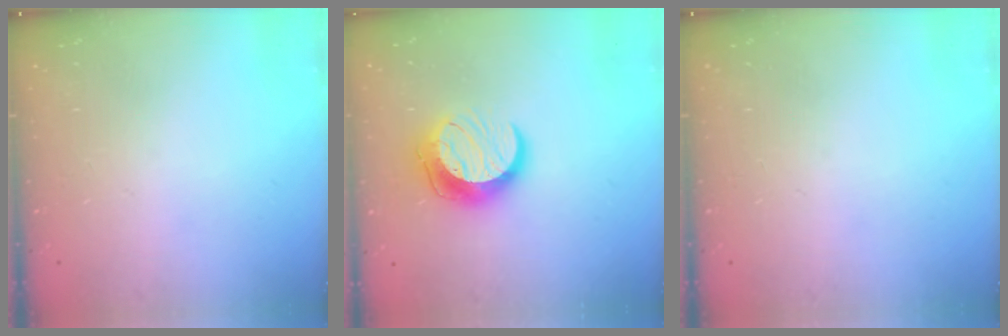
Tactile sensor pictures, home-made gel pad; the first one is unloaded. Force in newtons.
{"total": 13.2, "press": 13.2, "slide": 0.8}
{"total": 0.0}